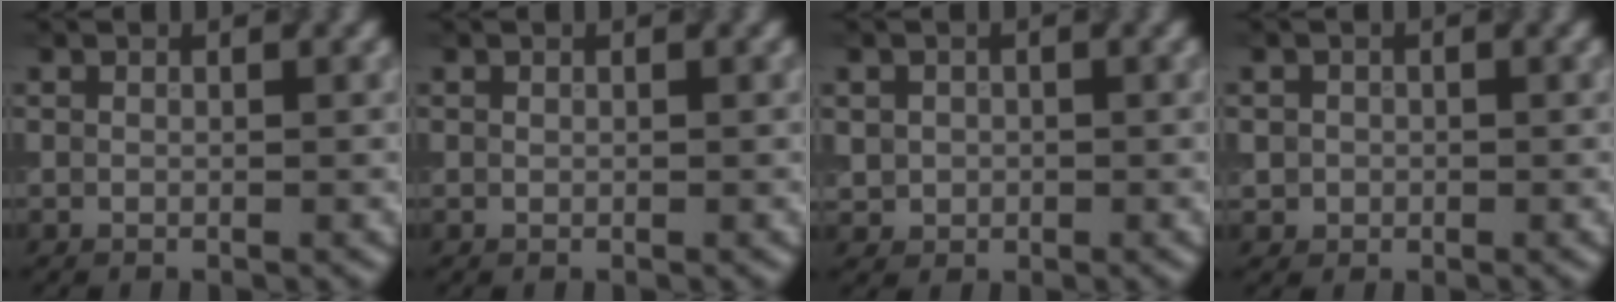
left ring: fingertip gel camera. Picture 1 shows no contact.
{"total": 0.0}
{"total": 1.5, "force": [0.0, 1.5, 0.3], "torque": [0.000, -0.006, 0.002]}
{"total": 1.2, "force": [0.0, 1.2, 0.1], "torque": [0.011, -0.004, 0.000]}